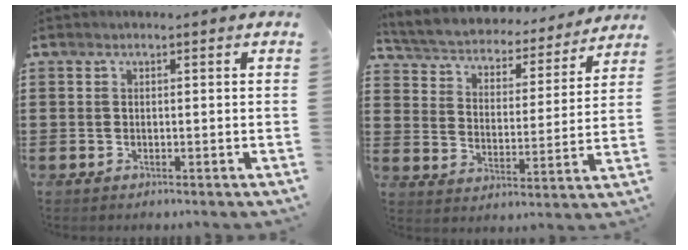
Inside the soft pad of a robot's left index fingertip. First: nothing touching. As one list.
[{"total": 4.0, "force": [3.9, 0.6, 0.5], "torque": [-0.034, -0.036, 0.060]}]